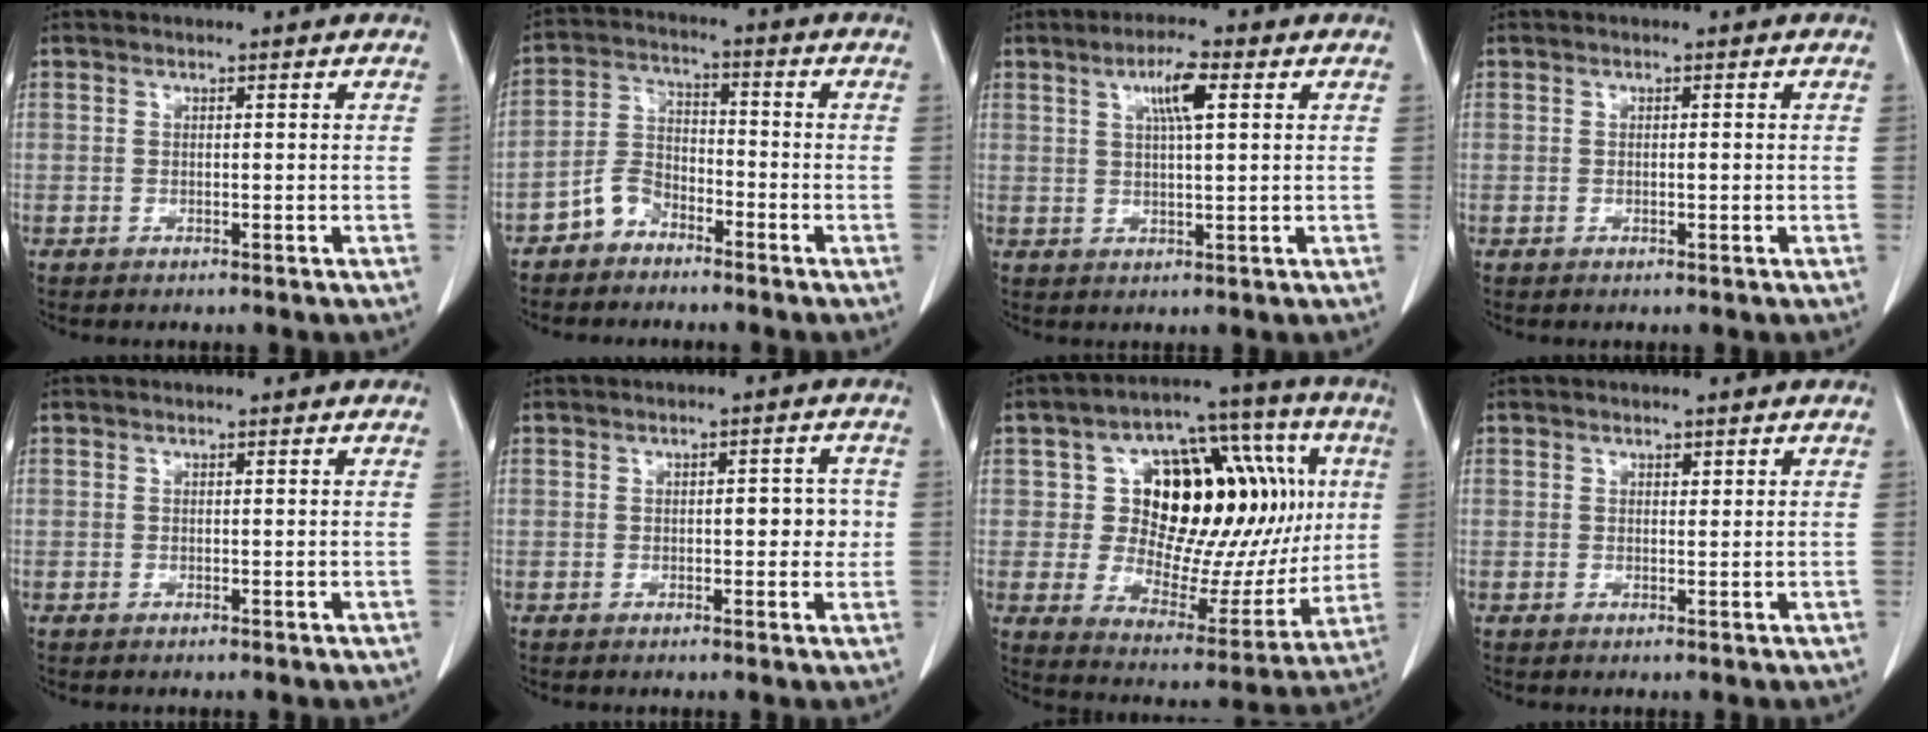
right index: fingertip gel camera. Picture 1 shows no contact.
{"total": 5.3, "force": [-3.7, 3.3, 1.9], "torque": [-0.040, 0.010, -0.072]}
{"total": 5.3, "force": [2.1, 0.6, 4.9], "torque": [-0.088, 0.003, 0.035]}
{"total": 0.7, "force": [0.0, 0.2, 0.7], "torque": [-0.011, 0.000, 0.001]}
{"total": 0.0}
{"total": 3.9, "force": [0.0, 1.9, 3.4], "torque": [-0.036, 0.010, 0.000]}
{"total": 23.3, "force": [4.5, 12.0, 19.4], "torque": [-0.258, 0.043, 0.074]}
{"total": 0.8, "force": [0.5, 0.4, 0.4], "torque": [-0.004, -0.004, 0.007]}